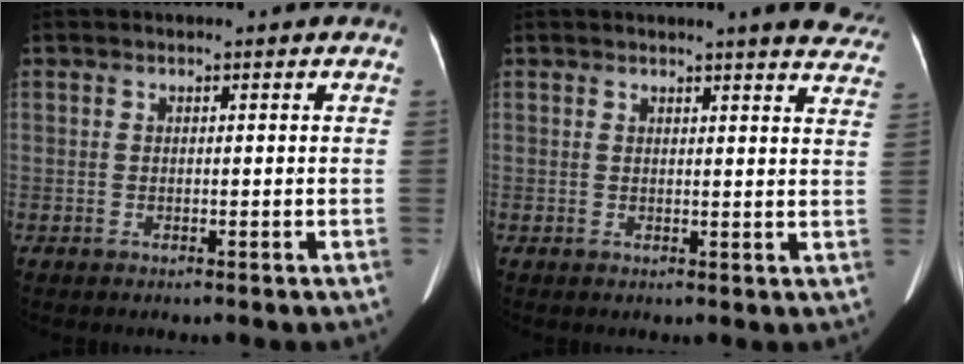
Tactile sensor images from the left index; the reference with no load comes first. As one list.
[{"total": 9.7, "force": [8.8, 0.9, 3.9], "torque": [-0.023, -0.024, 0.071]}]